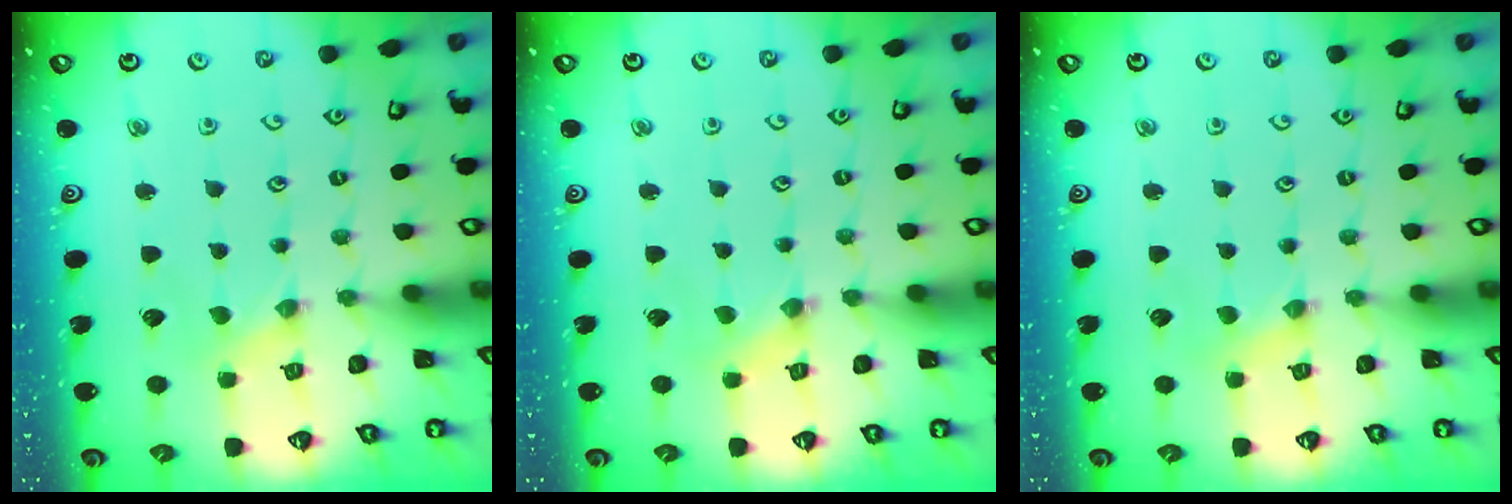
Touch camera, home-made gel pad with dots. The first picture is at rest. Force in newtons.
{"total": 0.0}
{"total": 2.7, "press": 2.6, "slide": 0.5}